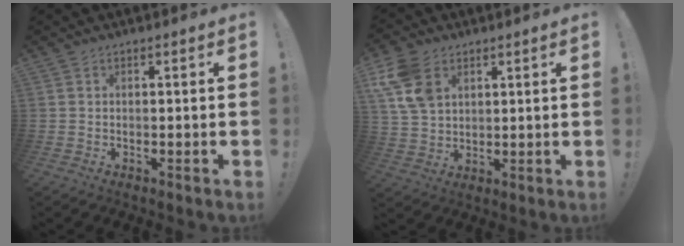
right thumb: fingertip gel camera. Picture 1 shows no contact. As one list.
[{"total": 12.3, "force": [5.5, 8.5, 7.0], "torque": [-0.149, -0.011, 0.110]}]